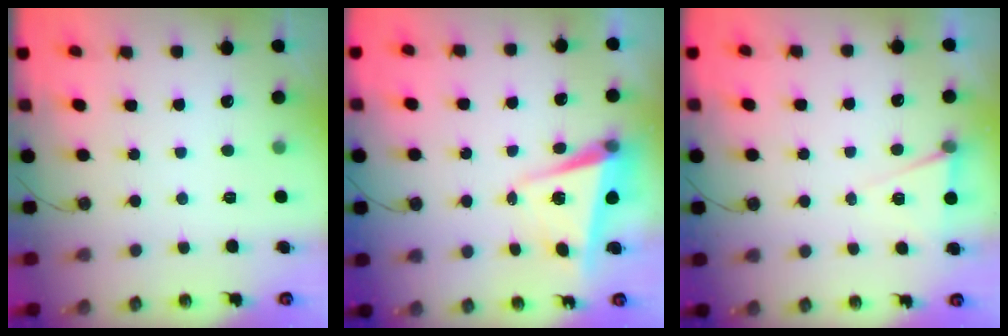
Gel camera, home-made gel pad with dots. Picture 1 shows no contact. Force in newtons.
{"total": 5.4, "press": 5.3, "slide": 0.8}
{"total": 6.6, "press": 4.5, "slide": 4.7}